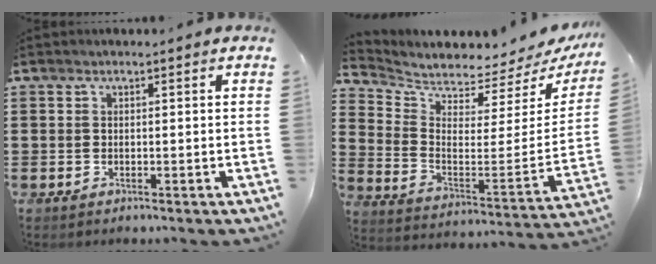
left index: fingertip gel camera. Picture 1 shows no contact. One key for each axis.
{"total": 3.1, "fx": 3.1, "fy": 0.2, "fz": 0.3, "tx": -0.033, "ty": -0.052, "tz": 0.047}